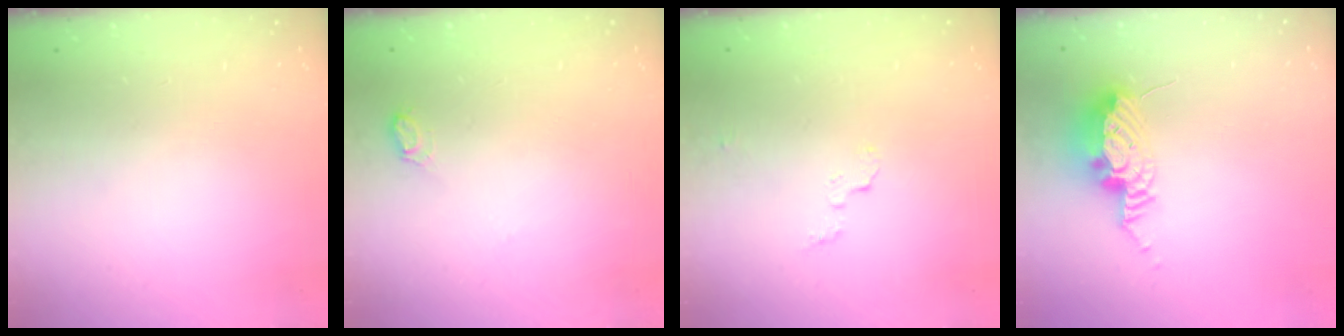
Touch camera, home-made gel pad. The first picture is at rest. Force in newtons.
{"total": 4.9, "press": 4.8, "slide": 0.6}
{"total": 3.9, "press": 3.9, "slide": 0.4}
{"total": 10.2, "press": 10.0, "slide": 2.0}